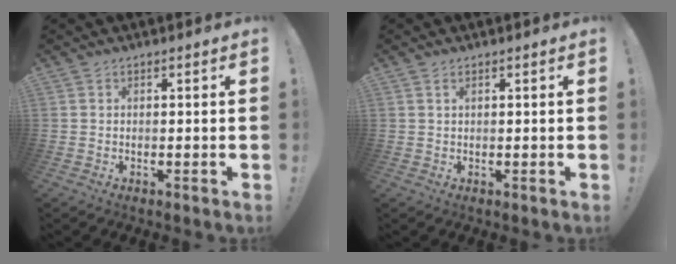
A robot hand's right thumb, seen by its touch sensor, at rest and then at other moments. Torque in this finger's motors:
{"motor_torque": [-0.12, 0.09, -0.04, -0.06, -0.04]}